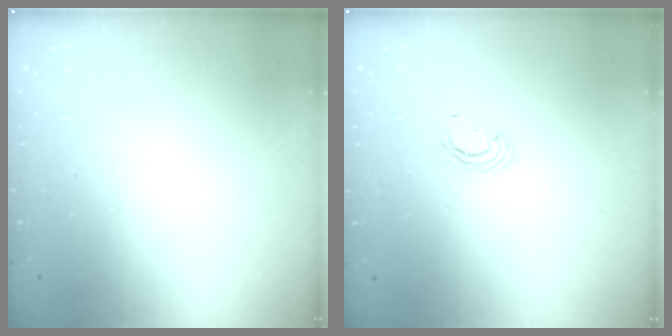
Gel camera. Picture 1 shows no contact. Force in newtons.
{"total": 3.8, "press": 3.8, "slide": 0.2}